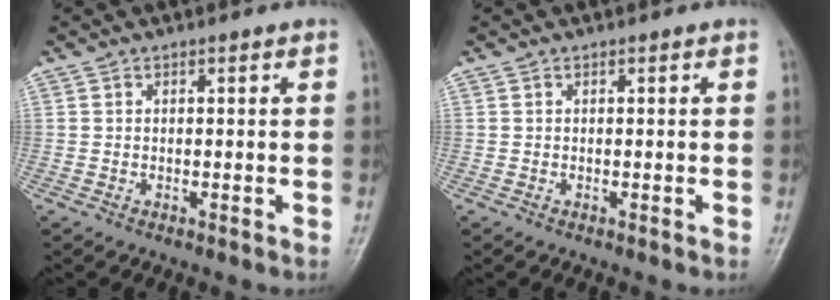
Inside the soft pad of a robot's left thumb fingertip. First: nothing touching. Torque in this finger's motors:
{"motor_torque": [0.00, 0.00, 0.05, -0.05, 0.00]}